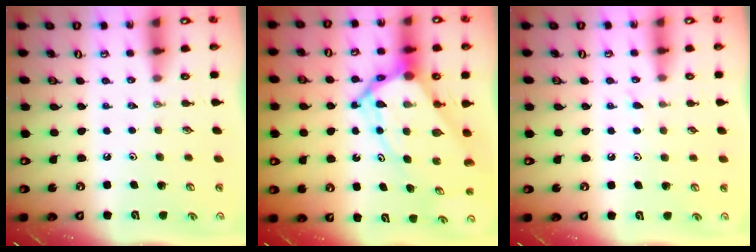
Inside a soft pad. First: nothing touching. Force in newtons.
{"total": 13.1, "press": 13.1, "slide": 1.4}
{"total": 7.0, "press": 7.0, "slide": 0.7}